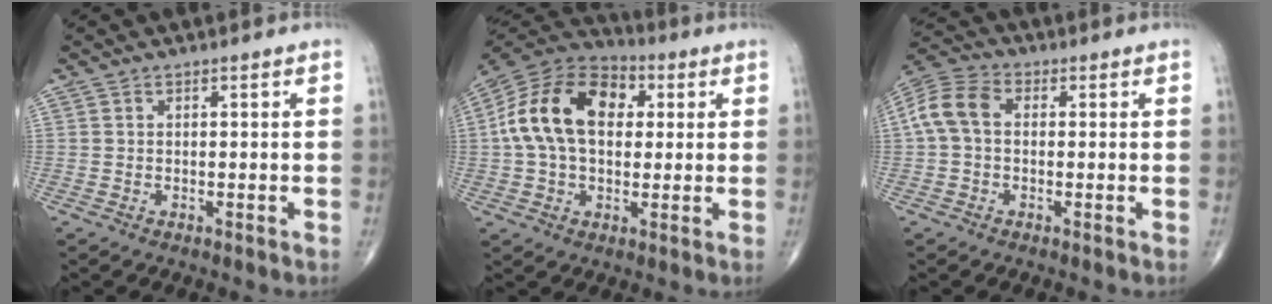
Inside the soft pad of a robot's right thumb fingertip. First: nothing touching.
{"total": 18.1, "force": [2.8, 11.9, 13.4], "torque": [-0.230, 0.026, 0.040]}
{"total": 8.3, "force": [0.4, 5.8, 5.9], "torque": [-0.121, 0.028, -0.001]}